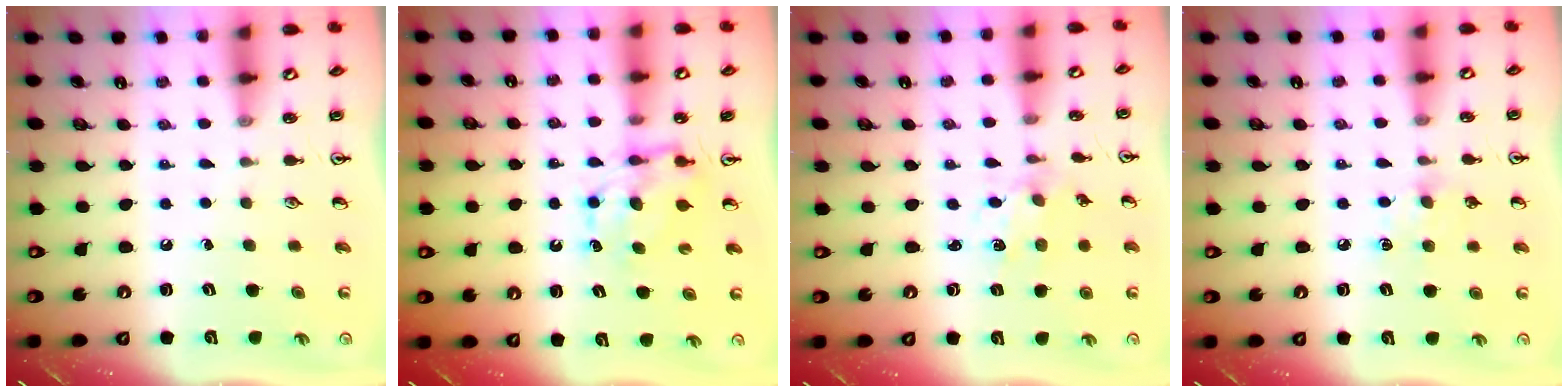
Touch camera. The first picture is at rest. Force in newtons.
{"total": 7.8, "press": 7.8, "slide": 0.3}
{"total": 2.4, "press": 2.4, "slide": 0.4}
{"total": 6.9, "press": 6.9, "slide": 0.7}